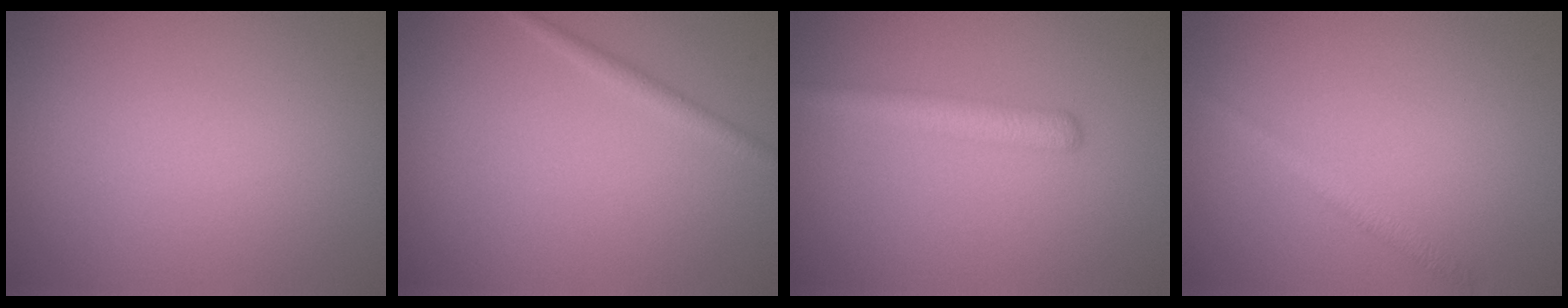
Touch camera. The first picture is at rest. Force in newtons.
{"total": 1.2, "press": 1.1, "slide": 0.1}
{"total": 2.5, "press": 2.5, "slide": 0.1}
{"total": 1.3, "press": 1.3, "slide": 0.1}